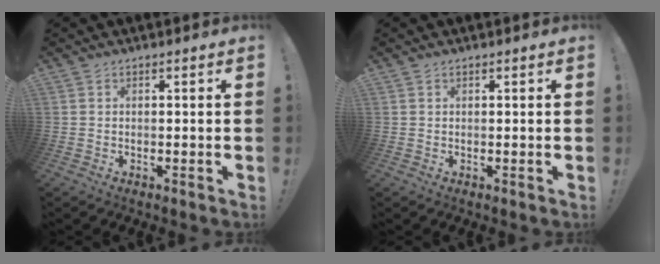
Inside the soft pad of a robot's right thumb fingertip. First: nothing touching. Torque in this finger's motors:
{"motor_torque": [-0.05, -0.15, -0.02, 0.01, -0.03]}